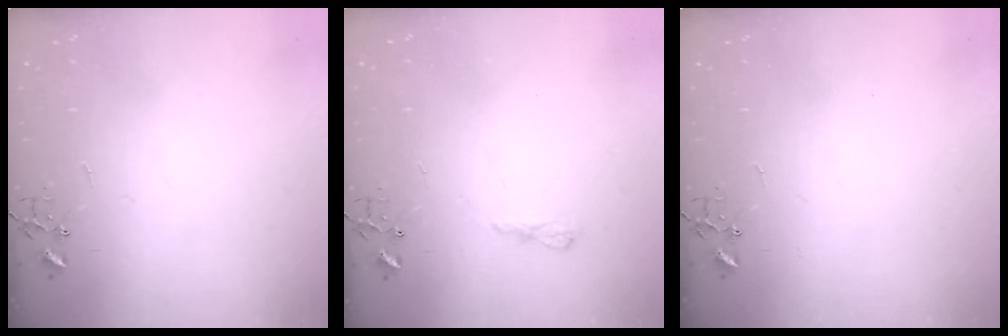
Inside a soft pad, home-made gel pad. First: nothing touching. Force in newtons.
{"total": 6.9, "press": 6.8, "slide": 0.8}
{"total": 0.0}